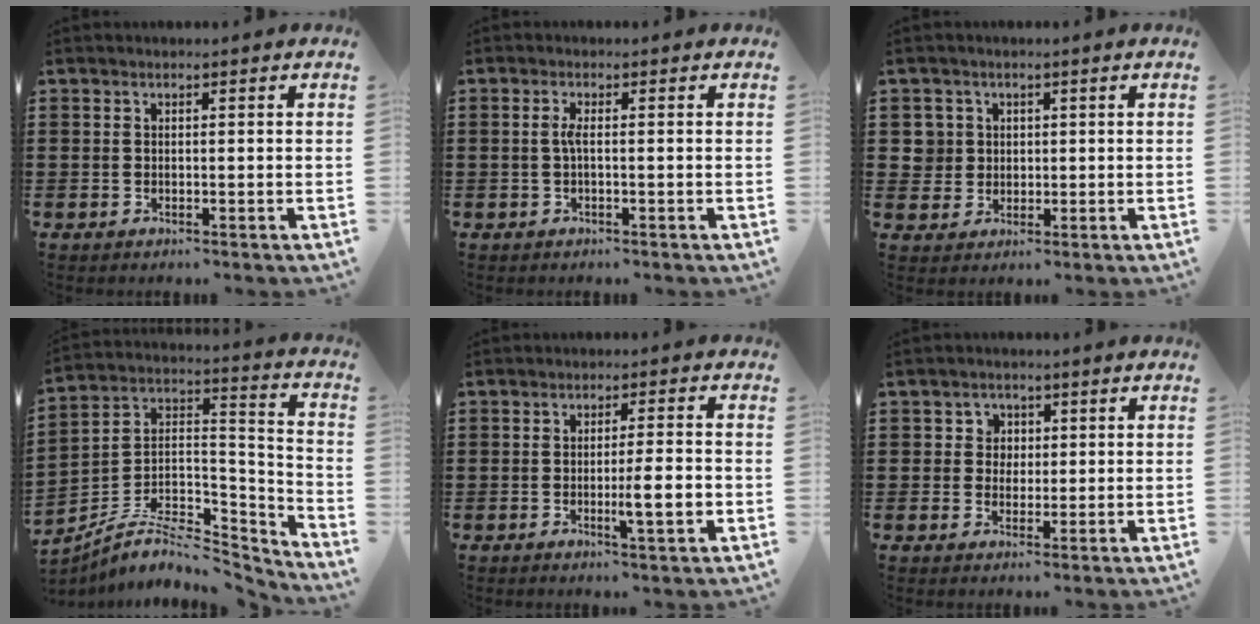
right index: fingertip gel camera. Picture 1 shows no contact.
{"total": 1.9, "force": [-0.2, 0.2, 1.8], "torque": [-0.044, -0.003, -0.008]}
{"total": 3.4, "force": [0.7, 3.3, 0.5], "torque": [-0.027, 0.012, 0.013]}
{"total": 7.2, "force": [-4.8, 3.8, 3.8], "torque": [-0.081, -0.002, -0.091]}
{"total": 5.4, "force": [-1.4, 0.4, 5.2], "torque": [-0.085, -0.008, -0.023]}
{"total": 2.7, "force": [0.5, 2.6, 0.4], "torque": [-0.021, 0.011, 0.005]}